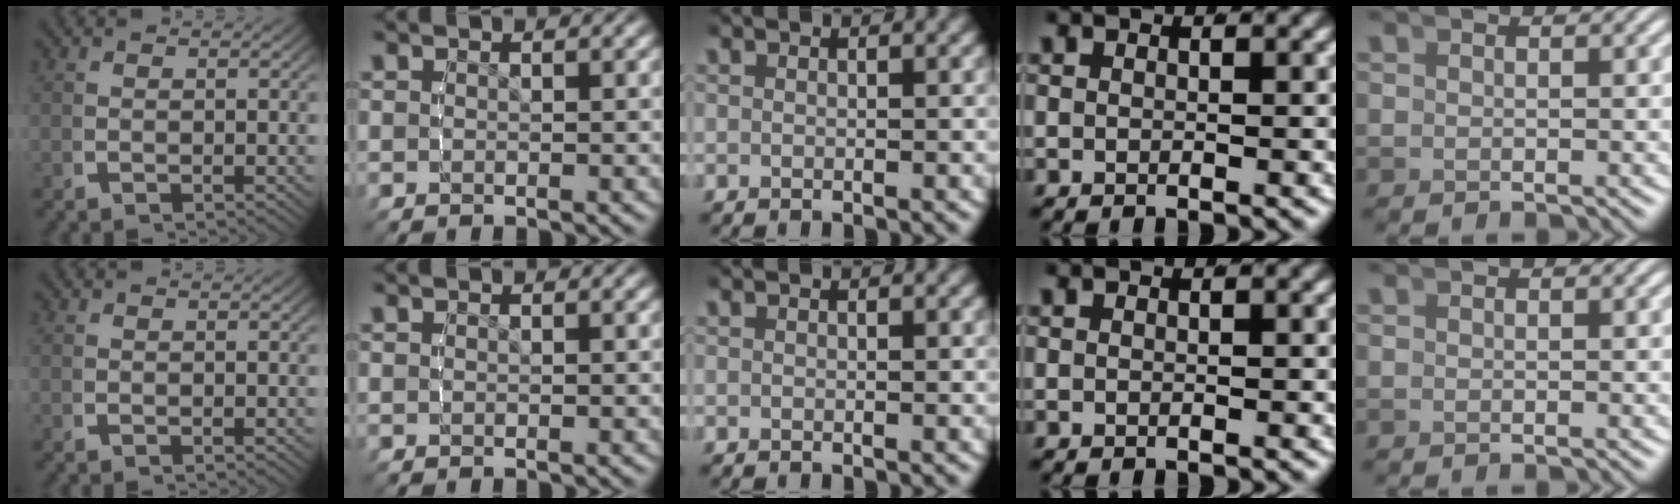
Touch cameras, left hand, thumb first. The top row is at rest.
{}